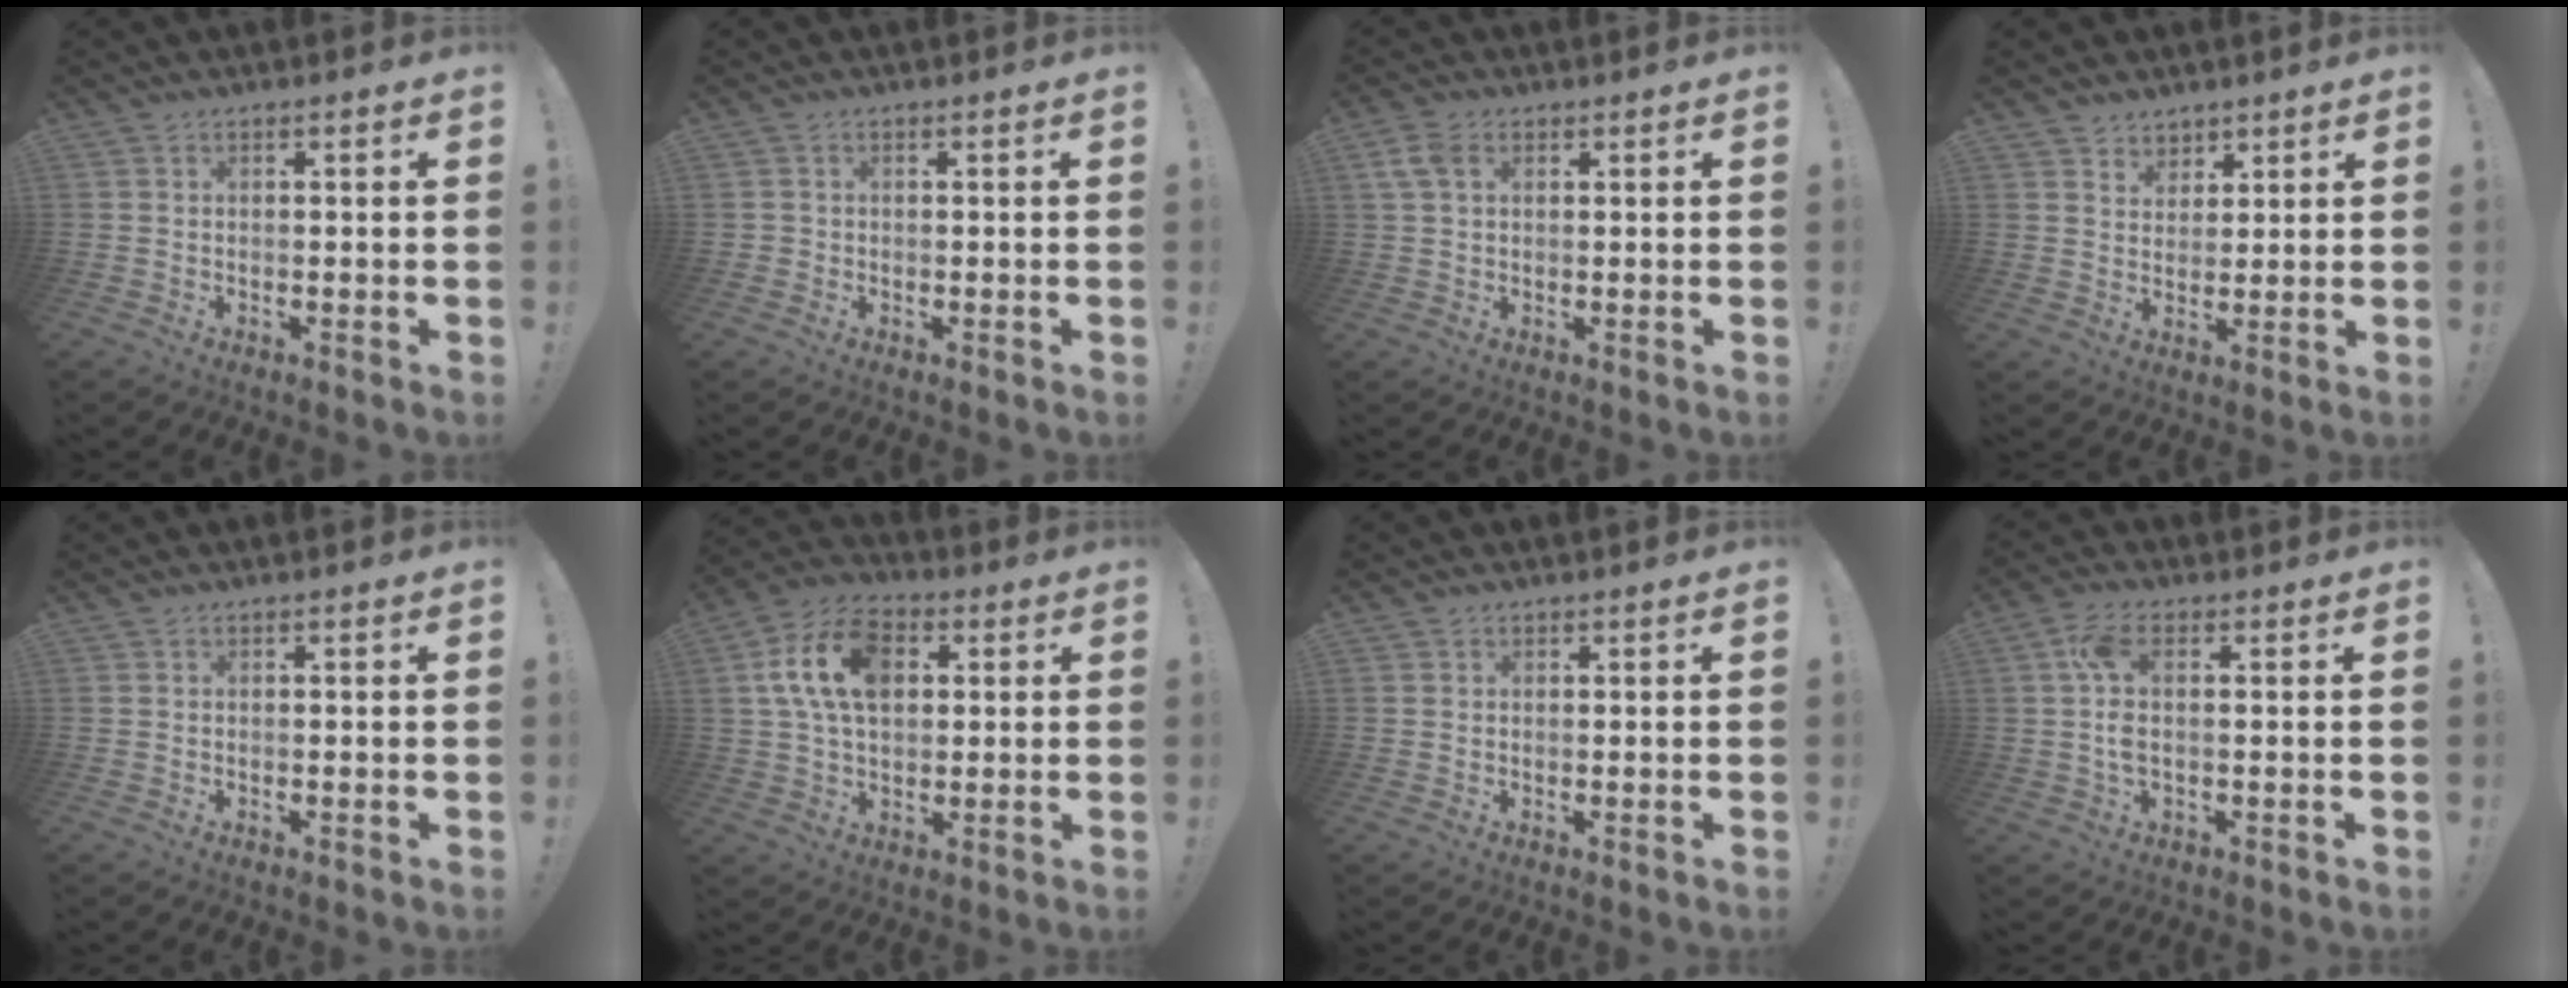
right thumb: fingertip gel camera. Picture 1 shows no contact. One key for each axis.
{"total": 1.0, "fx": -0.3, "fy": 0.9, "fz": 0.3, "tx": -0.005, "ty": 0.003, "tz": -0.005}
{"total": 5.2, "fx": 1.7, "fy": 3.3, "fz": 3.6, "tx": -0.079, "ty": 0.007, "tz": 0.034}
{"total": 5.2, "fx": 3.9, "fy": 3.4, "fz": -0.3, "tx": 0.016, "ty": -0.032, "tz": 0.072}
{"total": 0.0}
{"total": 15.1, "fx": 3.6, "fy": 10.2, "fz": 10.5, "tx": -0.185, "ty": 0.010, "tz": 0.069}
{"total": 0.6, "fx": 0.5, "fy": 0.5, "fz": 0.1, "tx": -0.002, "ty": 0.001, "tz": 0.009}
{"total": 6.6, "fx": 0.4, "fy": 2.8, "fz": 6.0, "tx": -0.129, "ty": -0.003, "tz": 0.007}